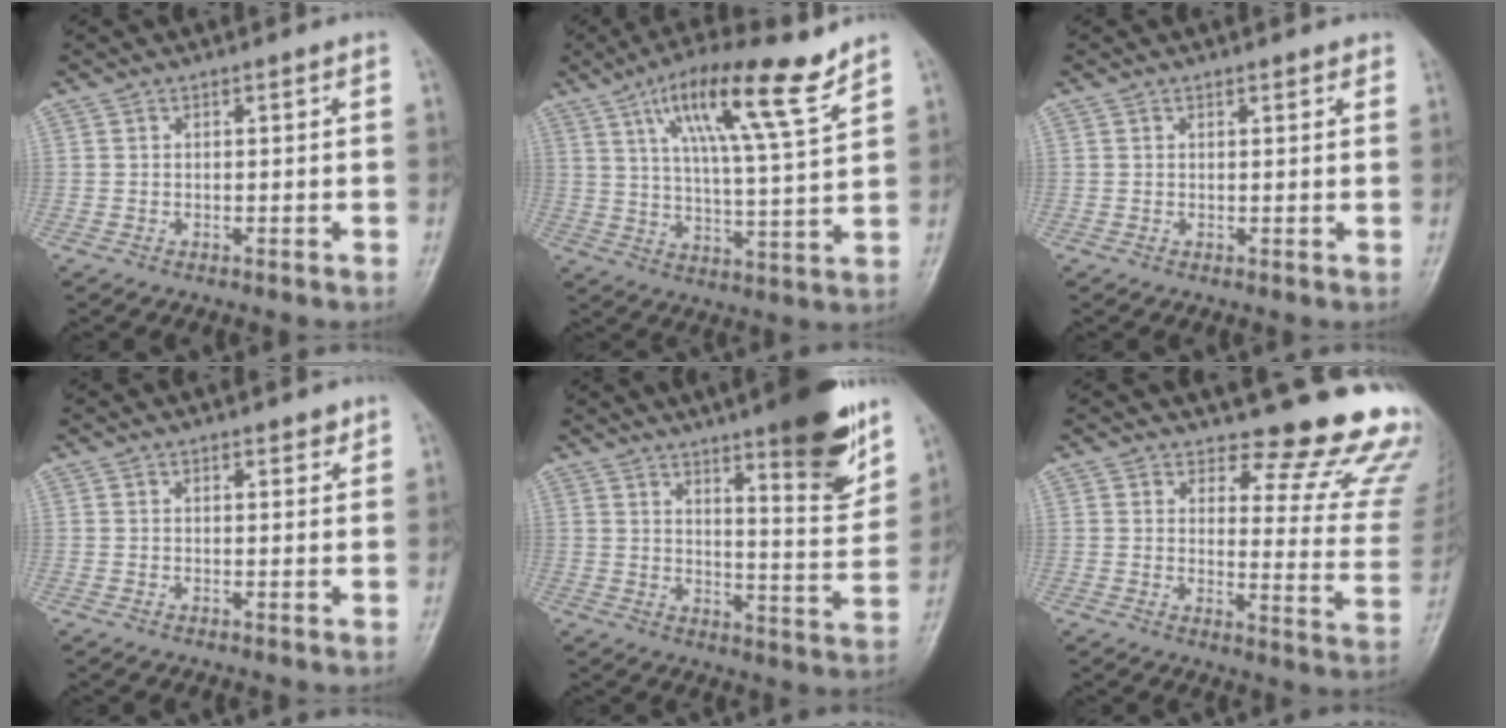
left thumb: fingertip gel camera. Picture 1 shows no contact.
{"total": 15.8, "force": [9.4, 2.2, 12.5], "torque": [-0.206, -0.037, 0.160]}
{"total": 1.5, "force": [1.2, 0.5, 0.7], "torque": [-0.006, -0.002, 0.012]}
{"total": 1.8, "force": [1.4, 0.8, 0.9], "torque": [-0.004, -0.007, 0.015]}
{"total": 15.2, "force": [9.8, 2.8, 11.3], "torque": [-0.130, -0.065, 0.144]}
{"total": 16.5, "force": [14.7, 4.7, 6.1], "torque": [-0.020, -0.153, 0.156]}